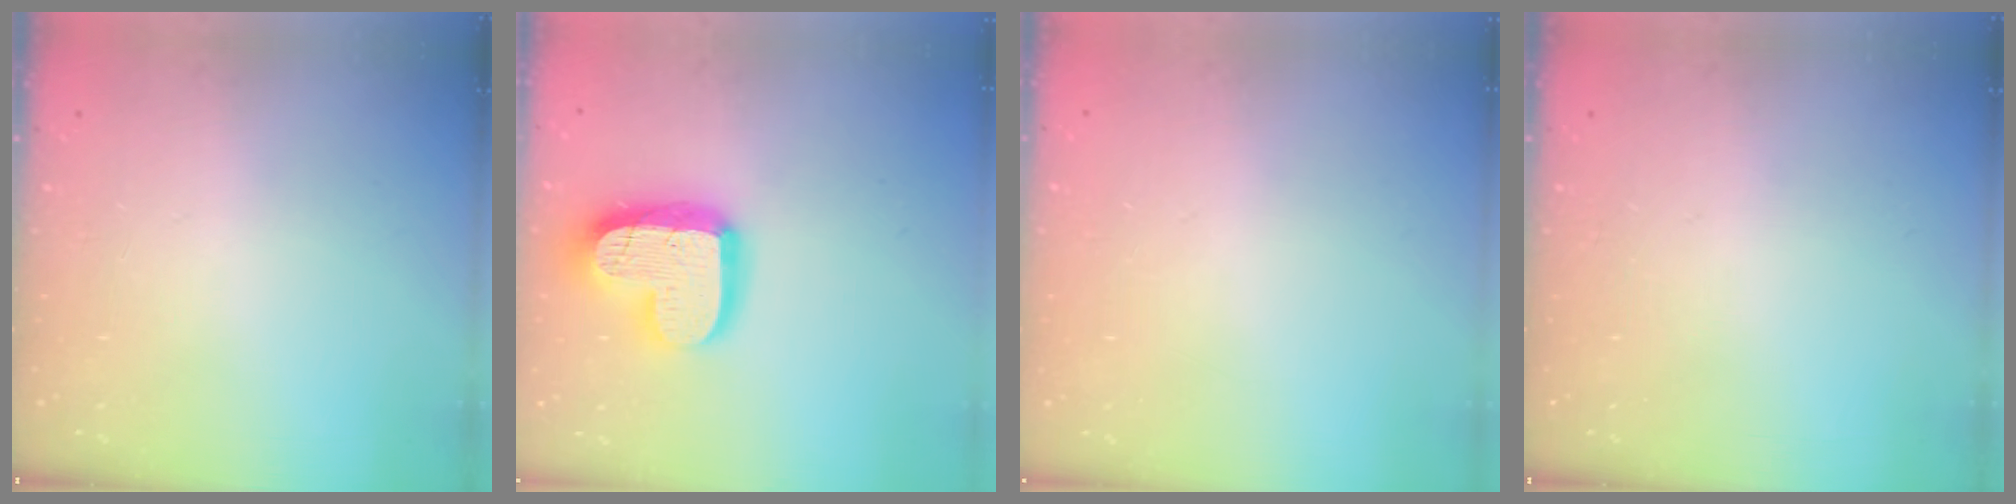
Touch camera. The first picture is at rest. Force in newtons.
{"total": 19.2, "press": 19.1, "slide": 1.8}
{"total": 0.0}
{"total": 0.0}